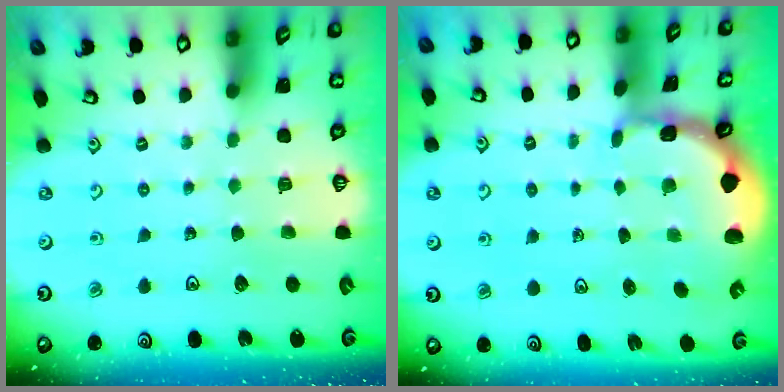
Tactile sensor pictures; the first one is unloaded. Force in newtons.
{"total": 1.0, "press": 1.0, "slide": 0.2}